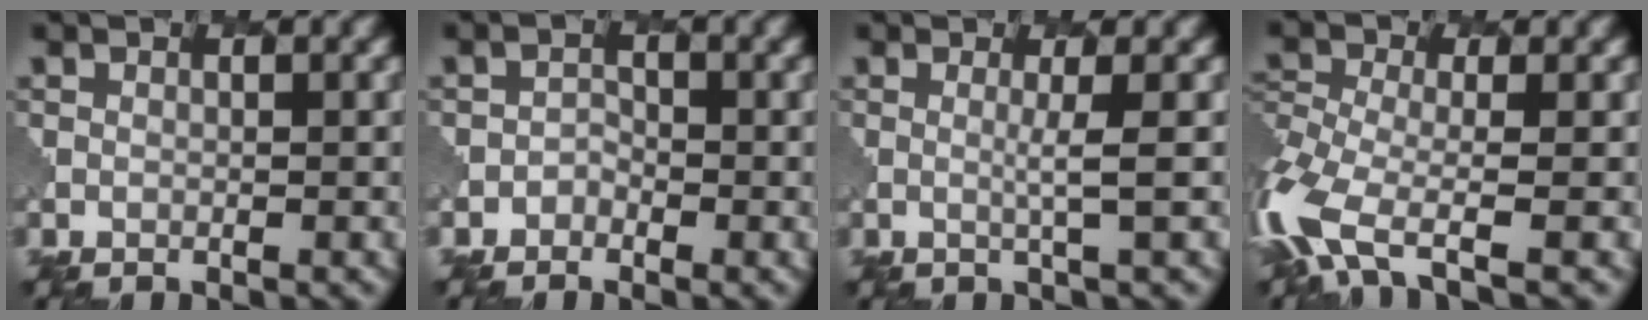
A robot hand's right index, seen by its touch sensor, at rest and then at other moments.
{"total": 0.9, "force": [-0.5, 0.6, -0.2], "torque": [0.004, 0.001, -0.010]}
{"total": 1.4, "force": [0.4, 0.2, 1.3], "torque": [-0.024, -0.006, 0.001]}
{"total": 7.1, "force": [-3.5, 2.9, 5.4], "torque": [-0.121, -0.013, -0.081]}